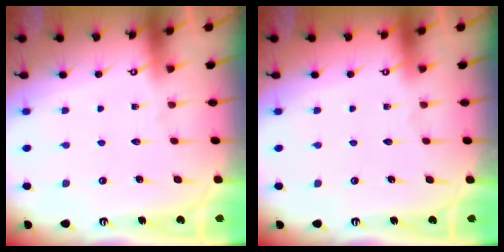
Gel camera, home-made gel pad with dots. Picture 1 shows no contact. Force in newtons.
{"total": 0.0}